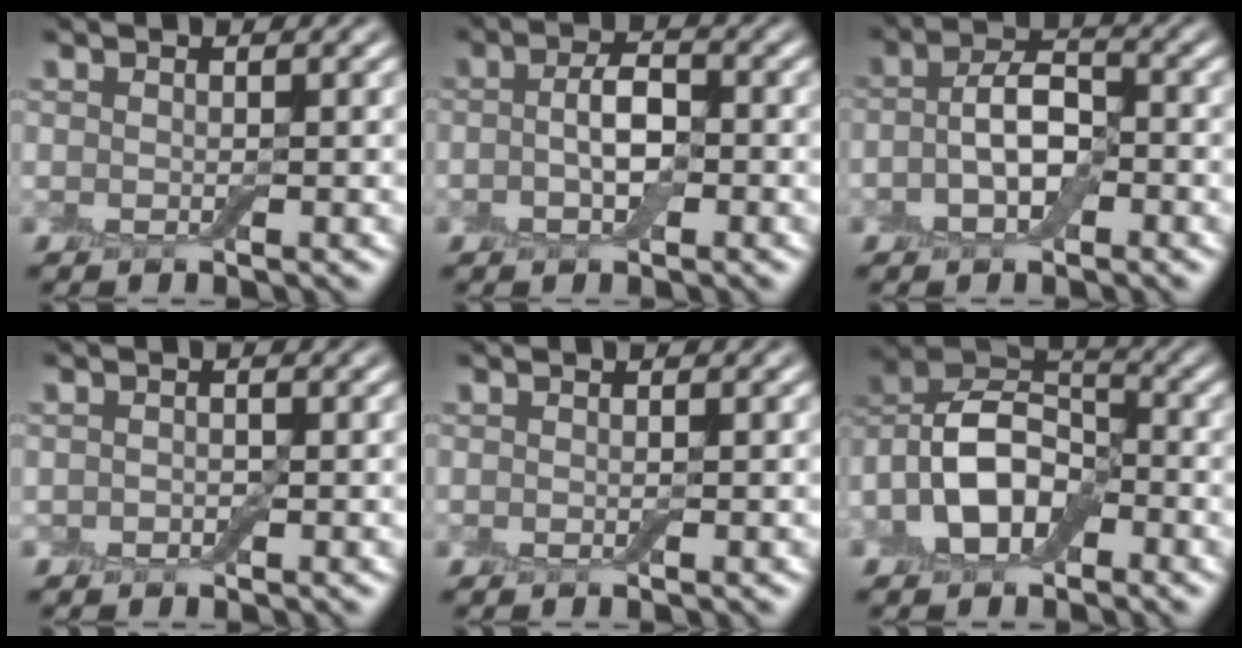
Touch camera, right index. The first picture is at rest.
{"total": 2.8, "force": [-0.5, 1.4, 2.4], "torque": [-0.047, 0.002, -0.013]}
{"total": 4.4, "force": [-0.7, 2.4, 3.6], "torque": [-0.066, 0.005, -0.016]}
{"total": 0.7, "force": [-0.3, 0.6, 0.3], "torque": [-0.004, -0.003, -0.007]}
{"total": 0.0}
{"total": 8.0, "force": [-2.7, 5.1, 5.5], "torque": [-0.098, 0.013, -0.064]}